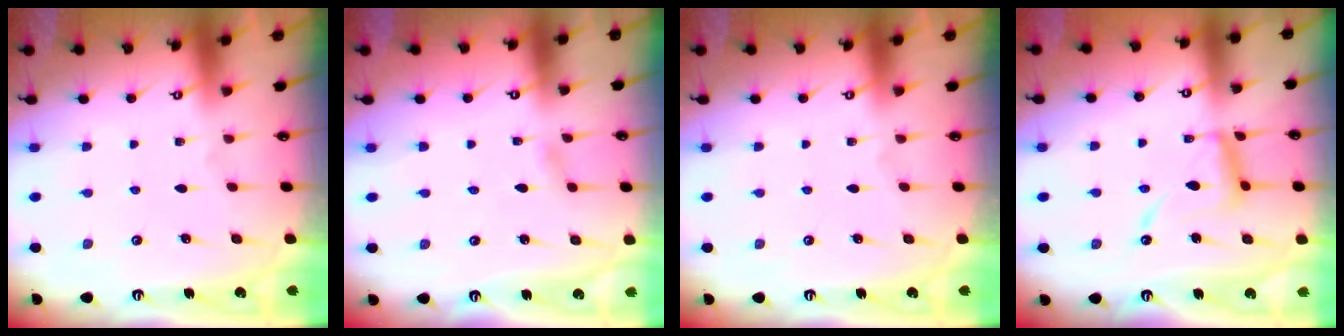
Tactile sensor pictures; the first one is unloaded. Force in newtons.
{"total": 1.8, "press": 1.8, "slide": 0.2}
{"total": 0.0}
{"total": 13.5, "press": 13.5, "slide": 1.2}